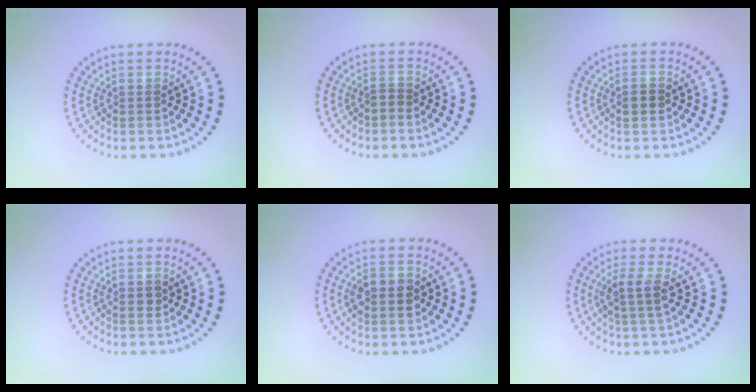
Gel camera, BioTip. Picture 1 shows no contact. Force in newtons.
{"total": 0.6, "press": 0.4, "slide": 0.5}
{"total": 1.2, "press": 1.2, "slide": 0.0}
{"total": 1.0, "press": 1.0, "slide": 0.2}
{"total": 3.0, "press": 3.0, "slide": 0.1}
{"total": 2.1, "press": 1.7, "slide": 1.2}